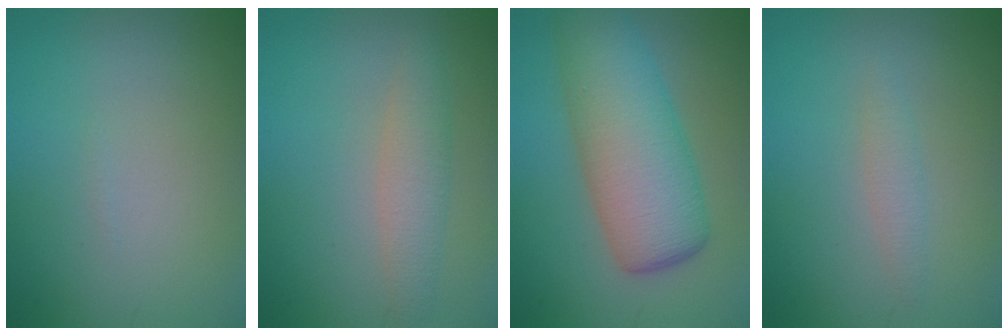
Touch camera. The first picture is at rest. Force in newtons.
{"total": 2.5, "press": 2.5, "slide": 0.1}
{"total": 8.7, "press": 8.7, "slide": 0.2}
{"total": 1.3, "press": 1.3, "slide": 0.0}